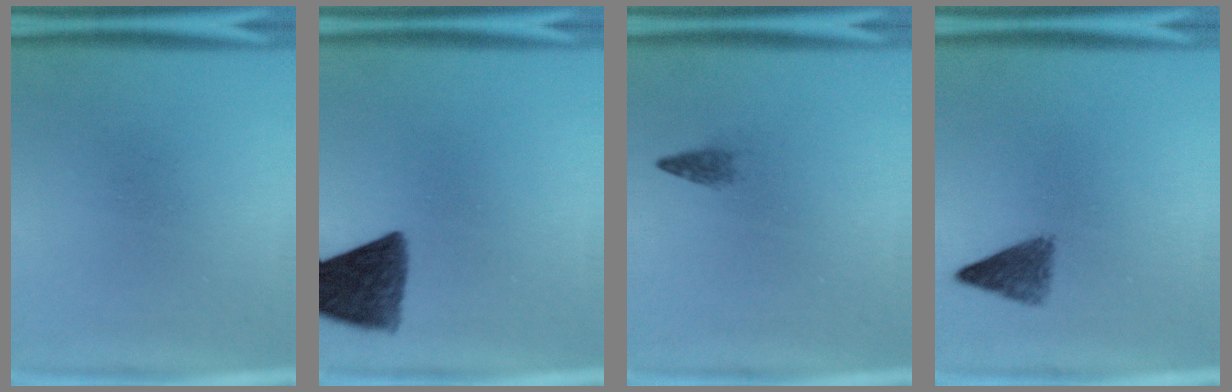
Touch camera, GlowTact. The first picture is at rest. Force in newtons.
{"total": 10.4}
{"total": 1.3}
{"total": 3.4}